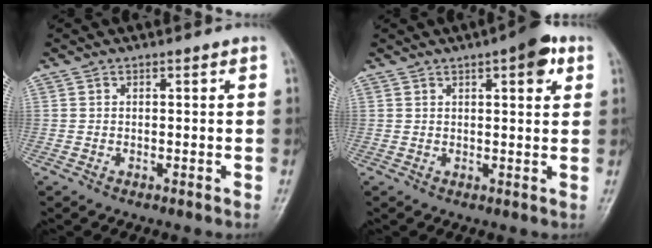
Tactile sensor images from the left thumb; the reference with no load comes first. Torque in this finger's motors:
{"motor_torque": [0.75, 0.65, 0.43, -0.52, 0.00]}